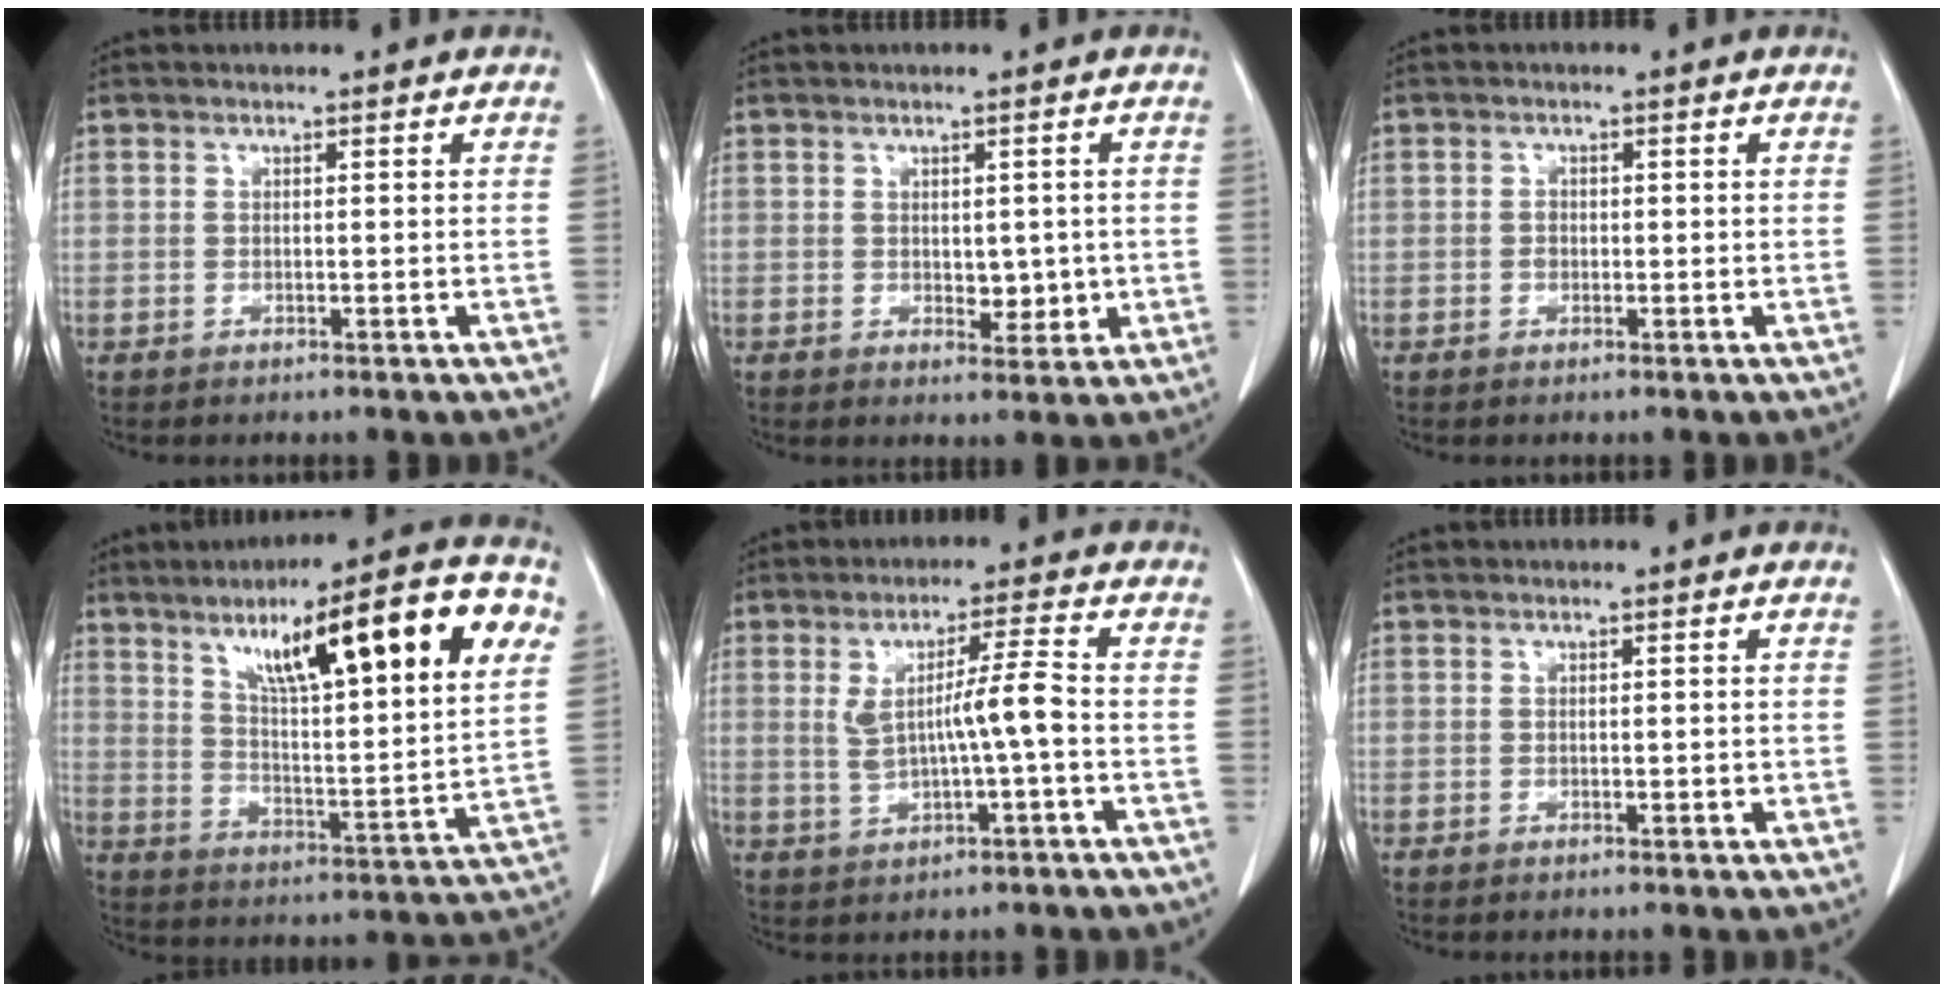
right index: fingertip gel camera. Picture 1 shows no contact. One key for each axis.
{"total": 3.4, "fx": -0.1, "fy": 1.9, "fz": 2.8, "tx": -0.032, "ty": -0.005, "tz": 0.007}
{"total": 1.0, "fx": -0.2, "fy": 0.8, "fz": 0.6, "tx": -0.010, "ty": 0.003, "tz": -0.005}
{"total": 23.1, "fx": 10.5, "fy": 2.8, "fz": 20.4, "tx": -0.308, "ty": 0.027, "tz": 0.159}
{"total": 6.5, "fx": -0.1, "fy": -0.1, "fz": 6.5, "tx": -0.115, "ty": 0.004, "tz": 0.003}
{"total": 0.6, "fx": -0.1, "fy": 0.2, "fz": 0.6, "tx": -0.010, "ty": -0.001, "tz": 0.000}